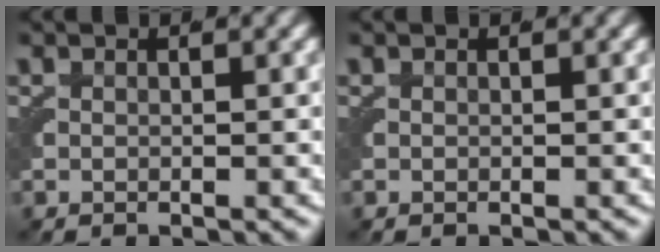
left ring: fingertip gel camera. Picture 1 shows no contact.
{"total": 0.0}